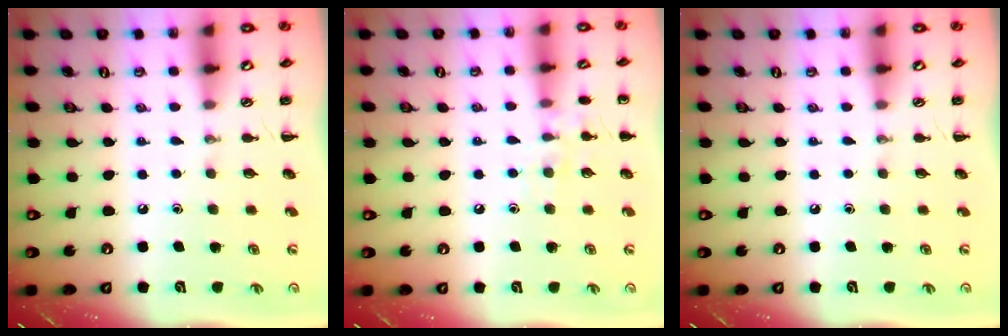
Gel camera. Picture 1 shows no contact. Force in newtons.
{"total": 7.6, "press": 7.4, "slide": 1.7}
{"total": 0.0}